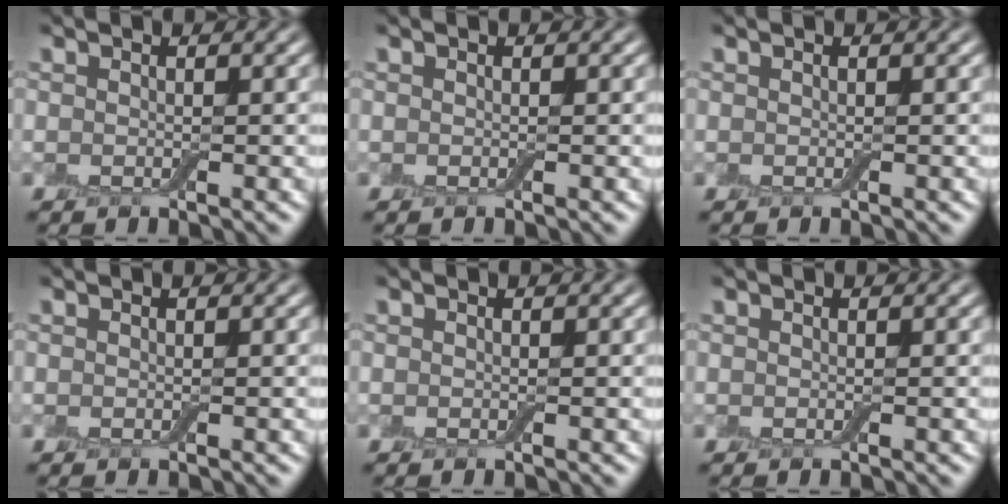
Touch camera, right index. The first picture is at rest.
{"total": 0.0}
{"total": 0.0}
{"total": 0.0}
{"total": 0.0}
{"total": 0.0}